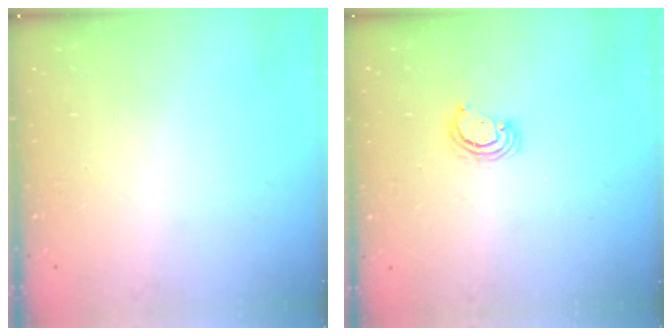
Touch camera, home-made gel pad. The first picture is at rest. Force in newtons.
{"total": 3.1, "press": 3.1, "slide": 0.3}